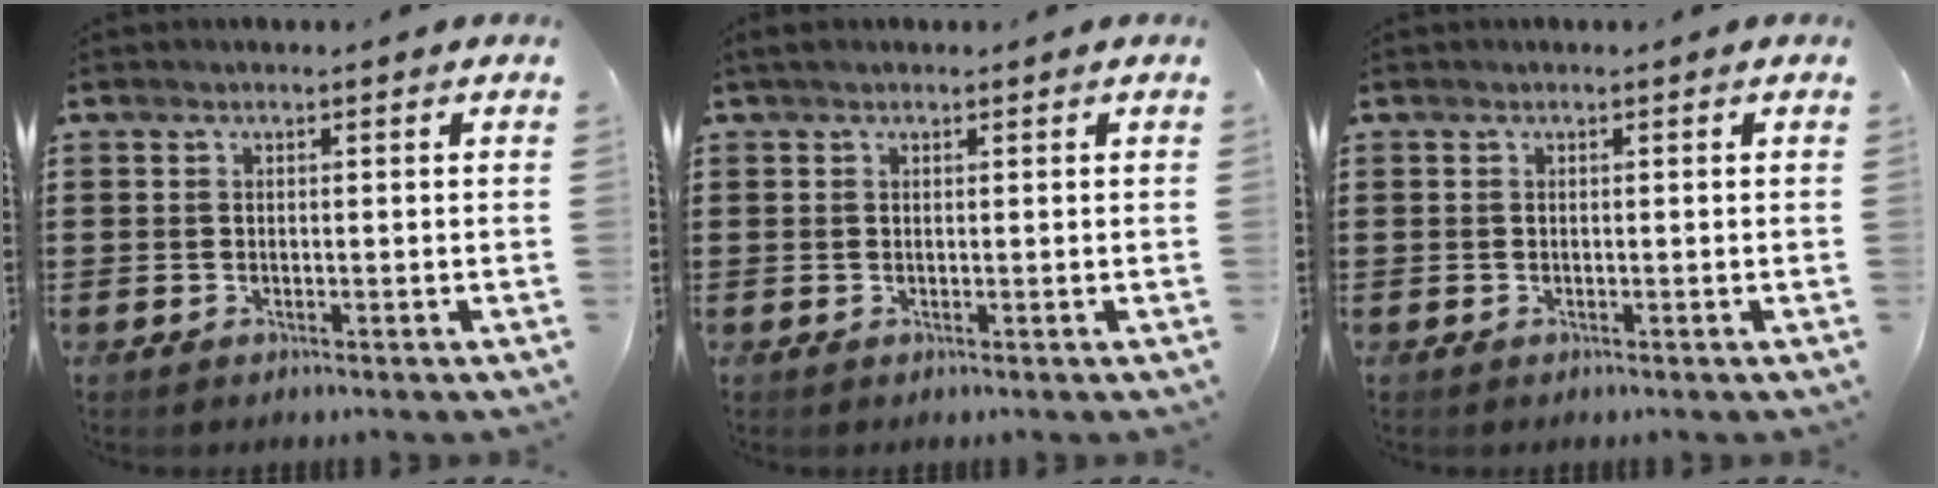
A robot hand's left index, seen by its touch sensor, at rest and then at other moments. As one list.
[{"total": 0.8, "force": [0.5, 0.4, 0.5], "torque": [-0.011, 0.004, 0.009]}, {"total": 0.0}]